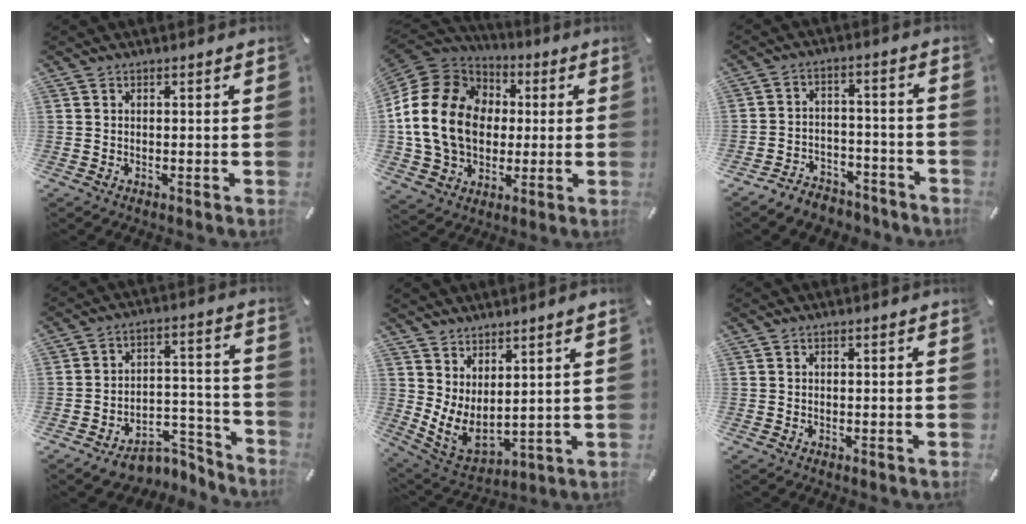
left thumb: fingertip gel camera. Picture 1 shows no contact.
{"total": 20.8, "force": [-0.3, 16.8, 12.3], "torque": [-0.259, 0.018, -0.008]}
{"total": 6.3, "force": [-5.1, 3.5, 1.3], "torque": [-0.014, 0.032, -0.096]}
{"total": 8.5, "force": [-5.1, 6.2, 2.7], "torque": [-0.013, 0.027, -0.083]}
{"total": 5.2, "force": [3.0, 2.5, 3.4], "torque": [-0.079, -0.052, 0.062]}
{"total": 0.0}